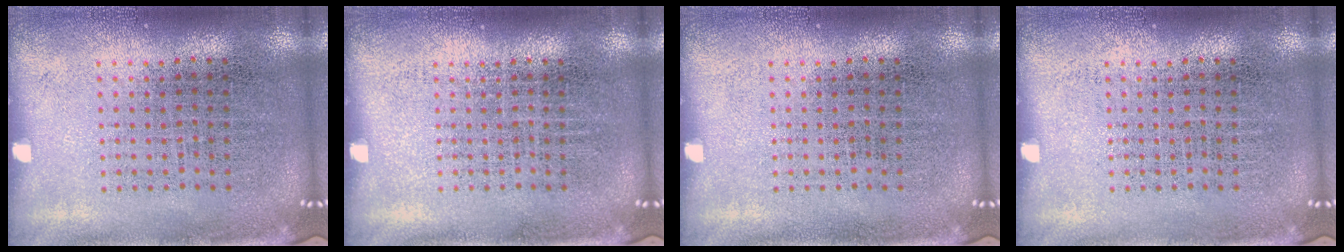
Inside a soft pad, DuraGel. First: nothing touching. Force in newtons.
{"total": 0.0}
{"total": 0.0}
{"total": 0.0}